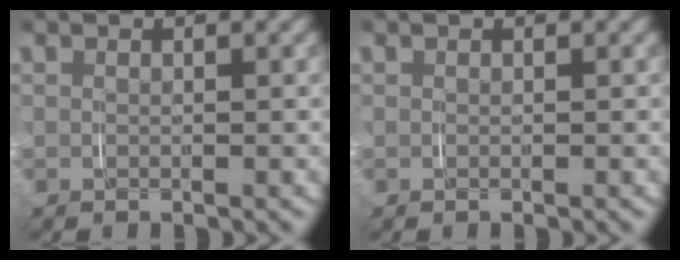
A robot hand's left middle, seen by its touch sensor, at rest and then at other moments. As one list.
[{"total": 0.0}]